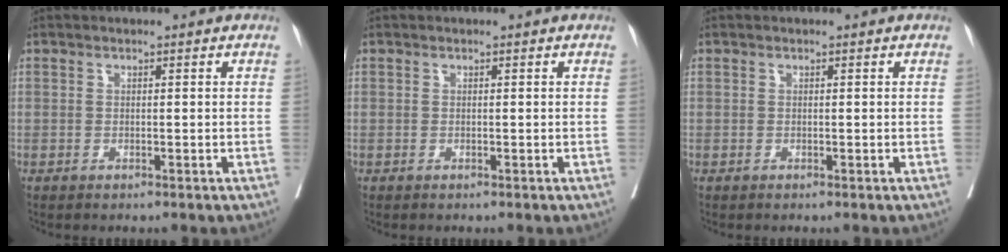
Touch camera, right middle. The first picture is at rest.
{"total": 0.0}
{"total": 0.0}